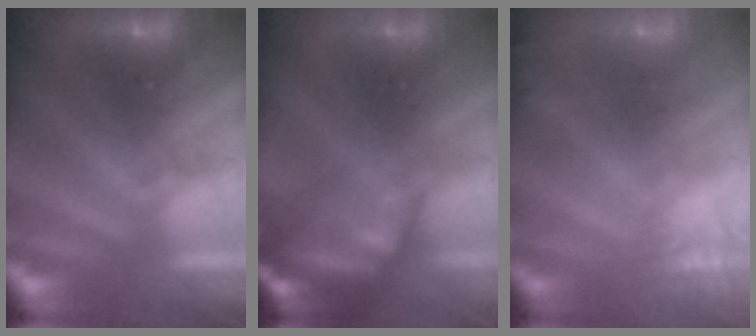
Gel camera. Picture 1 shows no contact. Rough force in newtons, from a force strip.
{"total": 7.8}
{"total": 2.4}